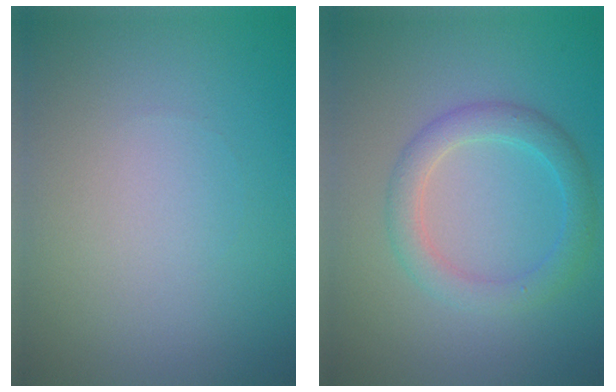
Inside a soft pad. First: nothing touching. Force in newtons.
{"total": 3.2, "press": 3.2, "slide": 0.0}